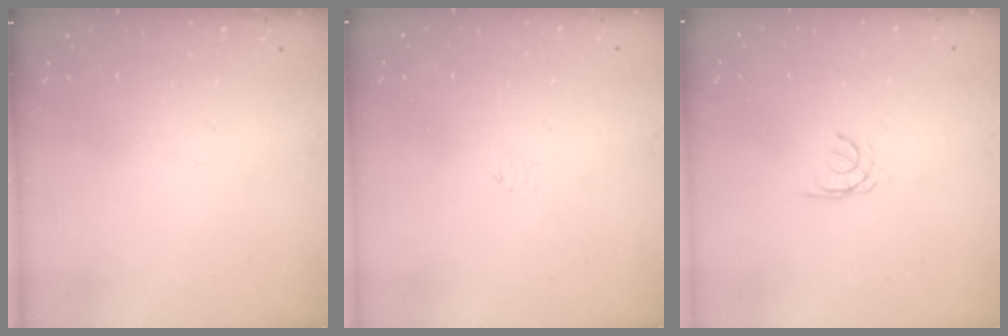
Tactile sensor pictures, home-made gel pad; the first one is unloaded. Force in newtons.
{"total": 2.8, "press": 2.7, "slide": 0.6}
{"total": 1.5, "press": 1.4, "slide": 0.4}